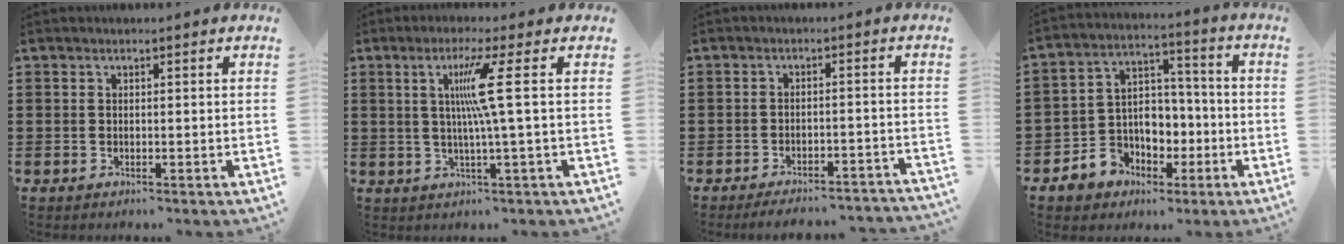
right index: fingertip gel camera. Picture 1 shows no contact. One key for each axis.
{"total": 7.2, "fx": 1.3, "fy": -1.2, "fz": 7.0, "tx": -0.145, "ty": -0.007, "tz": 0.008}
{"total": 3.4, "fx": -3.3, "fy": 0.0, "fz": 0.7, "tx": -0.013, "ty": 0.000, "tz": -0.066}
{"total": 7.4, "fx": -2.4, "fy": 6.8, "fz": 1.4, "tx": -0.048, "ty": 0.013, "tz": -0.033}